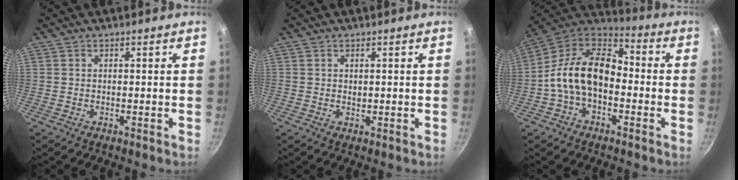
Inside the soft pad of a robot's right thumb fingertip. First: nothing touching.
{"total": 0.7, "force": [0.3, 0.5, 0.4], "torque": [-0.004, 0.000, 0.005]}
{"total": 15.7, "force": [-2.4, 10.5, 11.5], "torque": [-0.179, 0.049, -0.063]}